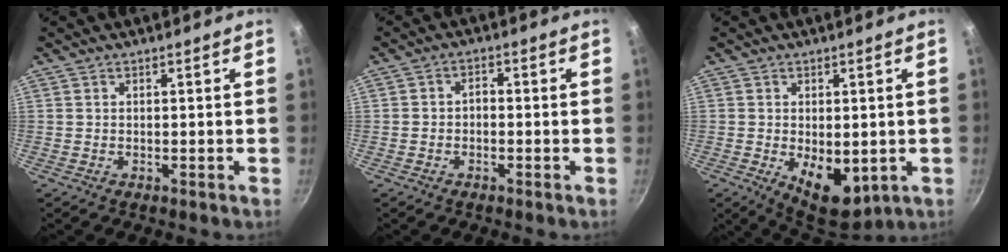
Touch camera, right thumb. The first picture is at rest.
{"total": 2.1, "force": [-0.8, 1.6, 1.3], "torque": [-0.016, 0.015, -0.015]}
{"total": 9.8, "force": [-1.8, 5.5, 7.9], "torque": [-0.088, -0.013, -0.009]}